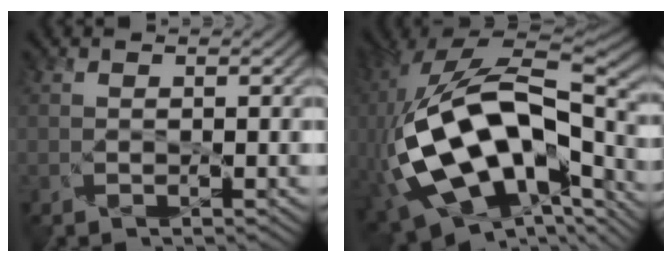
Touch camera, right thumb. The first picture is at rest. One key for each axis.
{"total": 17.2, "fx": -3.4, "fy": 9.6, "fz": 13.9, "tx": -0.305, "ty": -0.016, "tz": -0.033}